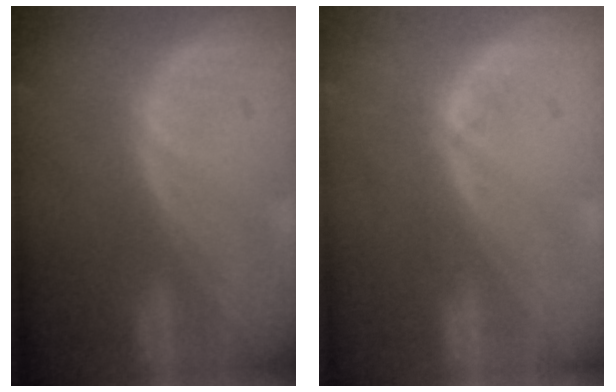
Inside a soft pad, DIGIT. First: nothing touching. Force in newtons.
{"total": 1.4, "press": 1.3, "slide": 0.5}